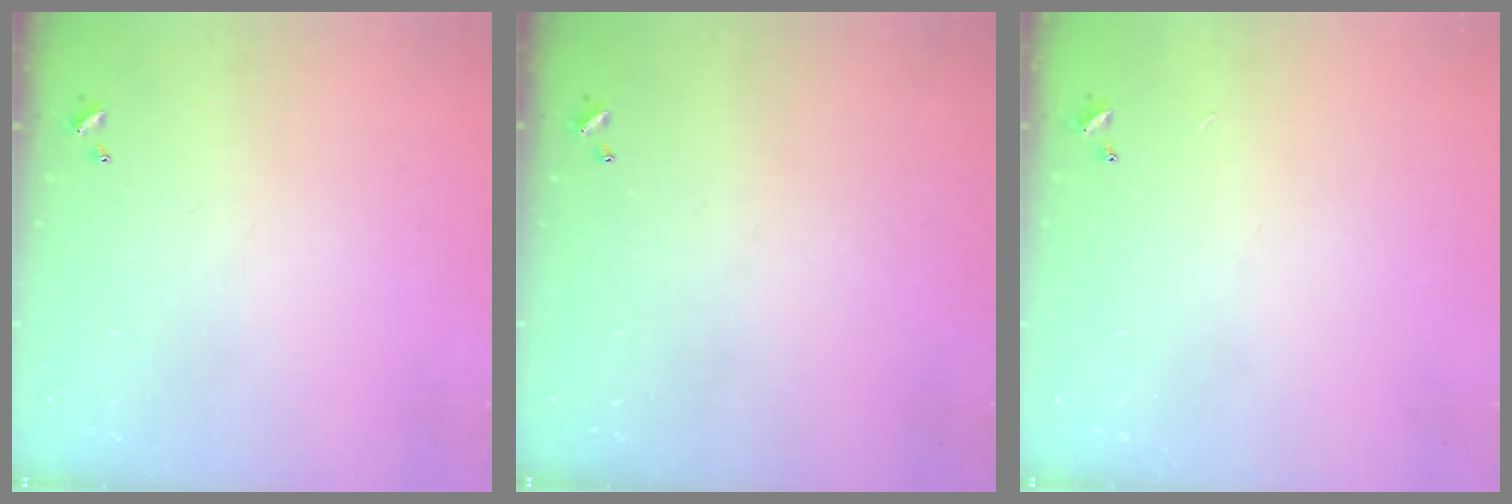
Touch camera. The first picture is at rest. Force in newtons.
{"total": 0.0}
{"total": 2.2, "press": 2.2, "slide": 0.3}